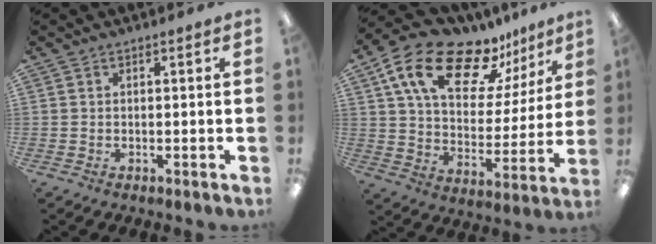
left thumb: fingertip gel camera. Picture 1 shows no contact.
{"total": 19.2, "force": [13.3, 9.2, 10.3], "torque": [-0.184, -0.077, 0.234]}